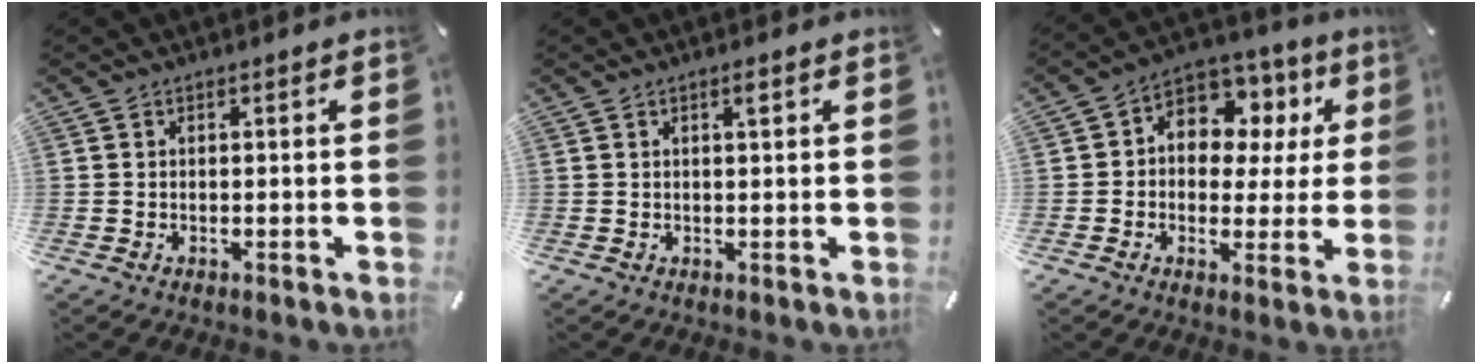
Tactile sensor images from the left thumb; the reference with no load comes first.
{"total": 1.4, "force": [0.6, 0.2, 1.2], "torque": [-0.025, 0.001, 0.010]}
{"total": 9.7, "force": [2.4, 8.1, 4.8], "torque": [-0.072, -0.018, 0.045]}